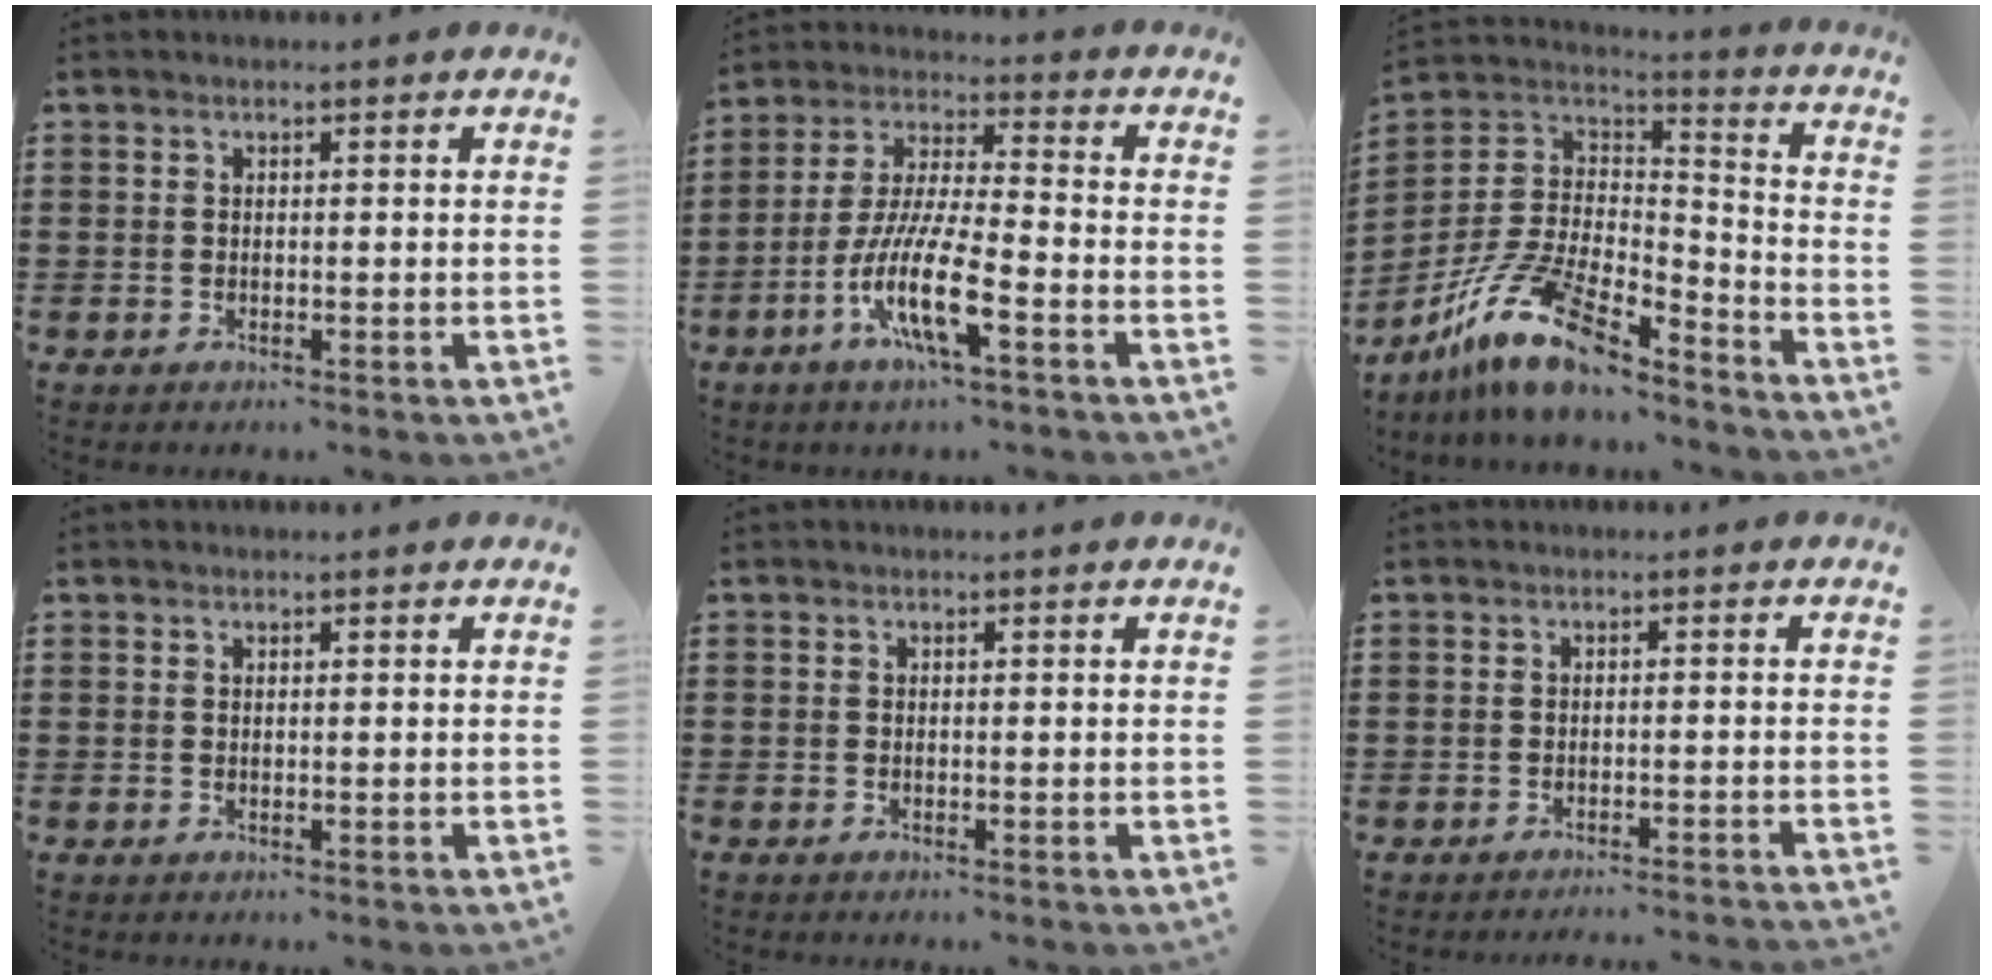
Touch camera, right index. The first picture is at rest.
{"total": 11.1, "force": [-5.5, 1.8, 9.4], "torque": [-0.216, -0.013, -0.112]}
{"total": 15.2, "force": [-10.1, 5.0, 10.1], "torque": [-0.213, 0.028, -0.188]}
{"total": 0.0}
{"total": 0.0}
{"total": 1.8, "force": [-1.8, -0.4, 0.2], "torque": [-0.005, 0.001, -0.036]}